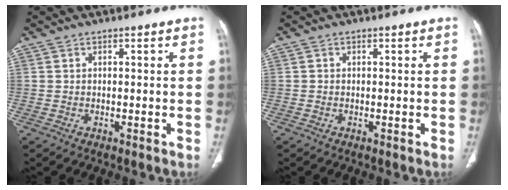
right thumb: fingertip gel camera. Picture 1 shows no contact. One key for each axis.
{"total": 0.0}